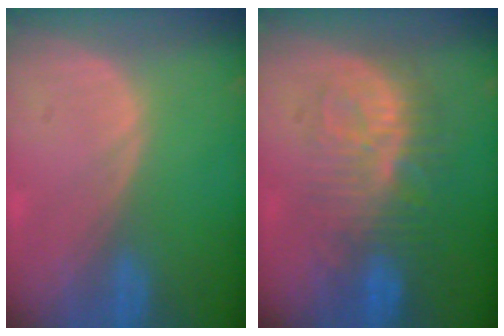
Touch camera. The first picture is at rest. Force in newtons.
{"total": 9.6, "press": 9.1, "slide": 2.9}